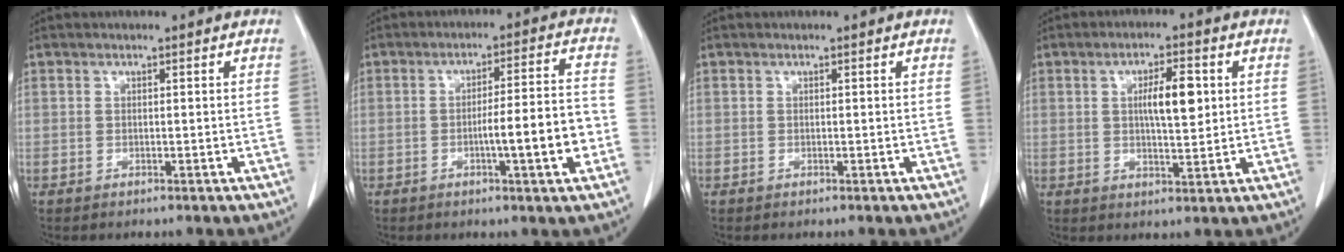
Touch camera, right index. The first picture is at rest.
{"total": 9.0, "force": [-2.5, 0.2, 8.6], "torque": [-0.126, 0.008, -0.037]}
{"total": 0.0}
{"total": 6.4, "force": [1.3, 1.7, 6.0], "torque": [-0.102, 0.004, 0.024]}